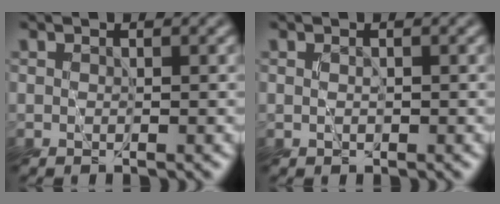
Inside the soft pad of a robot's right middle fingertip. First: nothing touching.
{"total": 0.0}